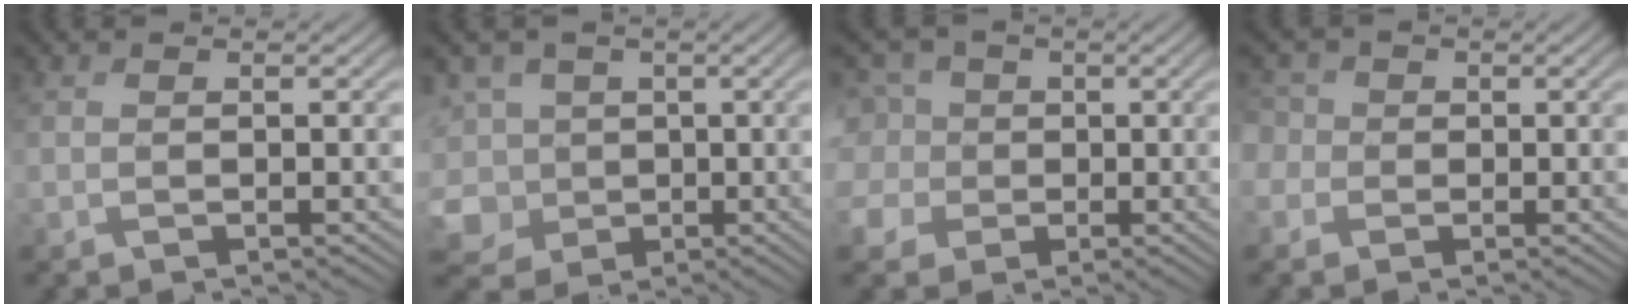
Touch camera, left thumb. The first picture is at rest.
{"total": 8.4, "force": [-2.0, 7.2, 3.7], "torque": [-0.127, -0.007, -0.059]}
{"total": 9.0, "force": [0.1, 8.1, 3.8], "torque": [-0.140, 0.019, -0.031]}
{"total": 4.8, "force": [0.4, 4.4, 1.8], "torque": [-0.068, 0.012, -0.018]}